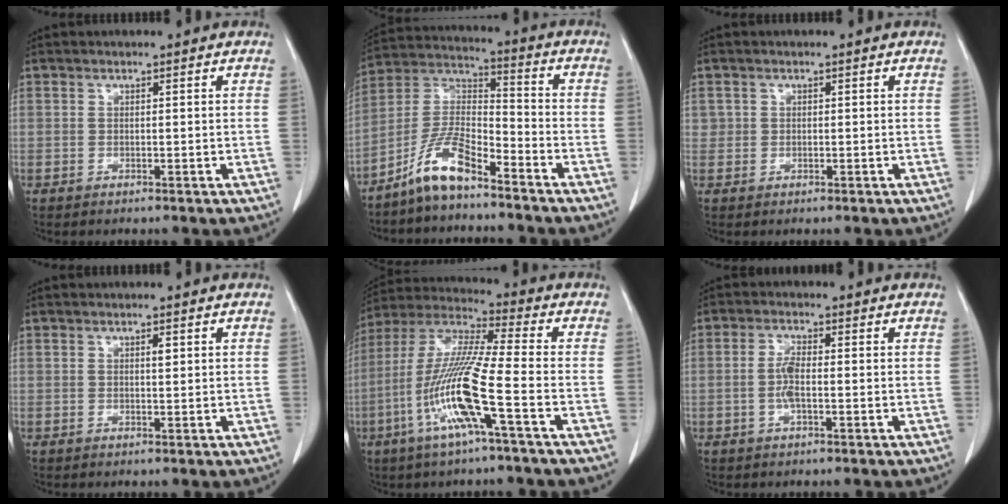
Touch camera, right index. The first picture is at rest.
{"total": 9.7, "force": [-7.1, 2.2, 6.2], "torque": [-0.136, 0.012, -0.143]}
{"total": 1.1, "force": [0.3, 1.1, 0.0], "torque": [0.011, 0.004, 0.003]}
{"total": 0.9, "force": [0.3, 0.2, 0.8], "torque": [-0.013, 0.000, 0.003]}
{"total": 14.2, "force": [-4.9, -0.4, 13.3], "torque": [-0.283, -0.007, -0.104]}
{"total": 2.6, "force": [-0.4, 1.2, 2.2], "torque": [-0.050, 0.002, -0.008]}